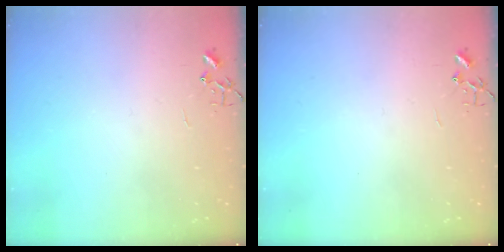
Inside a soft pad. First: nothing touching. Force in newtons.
{"total": 0.0}